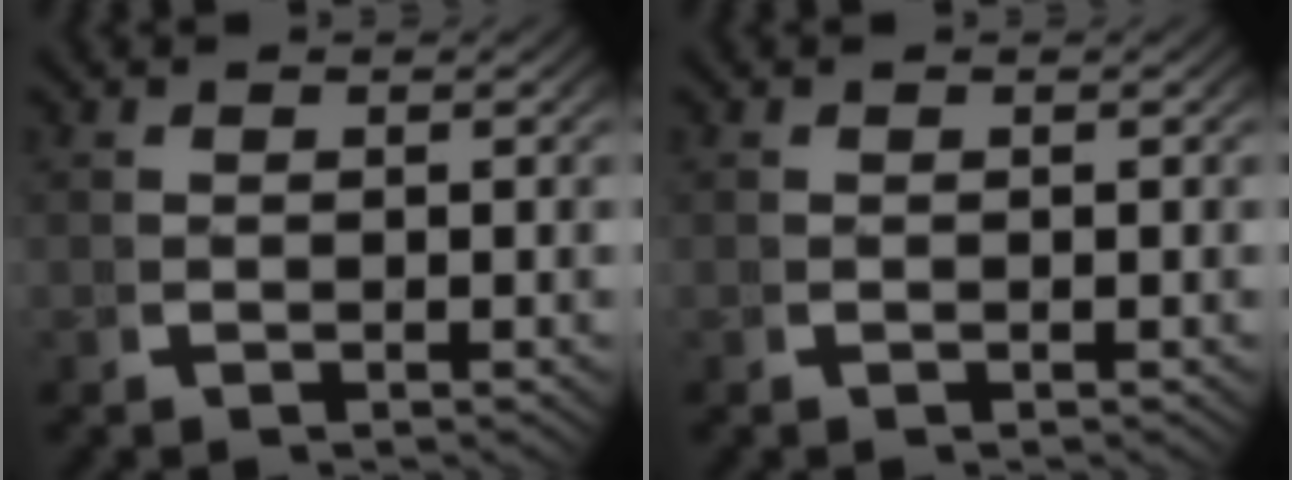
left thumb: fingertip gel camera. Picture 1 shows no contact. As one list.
[{"total": 0.0}]